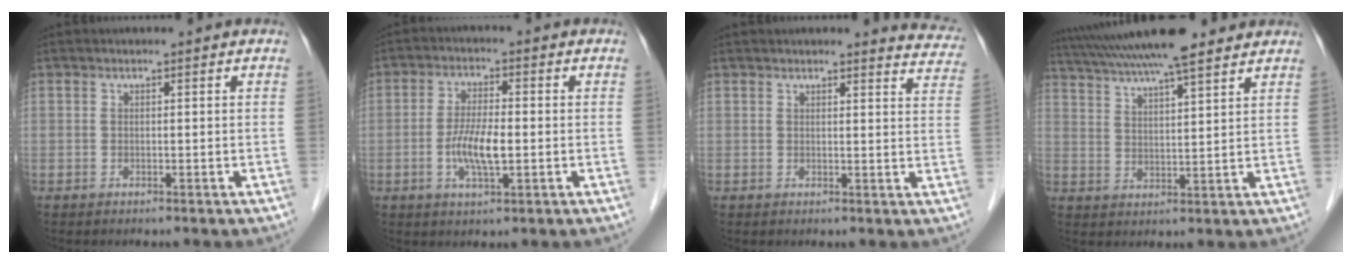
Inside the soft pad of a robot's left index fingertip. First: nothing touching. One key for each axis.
{"total": 6.1, "fx": -1.4, "fy": 1.4, "fz": 5.8, "tx": -0.120, "ty": -0.007, "tz": -0.026}
{"total": 7.0, "fx": 6.8, "fy": 1.0, "fz": 0.9, "tx": 0.015, "ty": -0.029, "tz": 0.044}
{"total": 17.0, "fx": 14.4, "fy": 1.8, "fz": 8.8, "tx": -0.160, "ty": 0.037, "tz": 0.224}